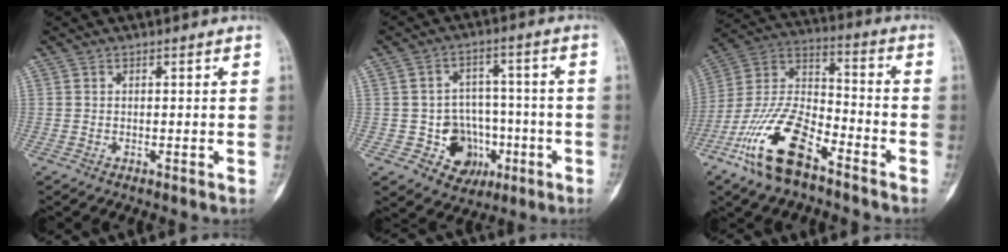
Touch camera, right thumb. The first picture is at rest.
{"total": 9.9, "force": [-3.1, 8.7, 3.5], "torque": [0.000, 0.034, -0.039]}
{"total": 17.6, "force": [-10.3, 7.4, 12.2], "torque": [-0.239, 0.061, -0.201]}